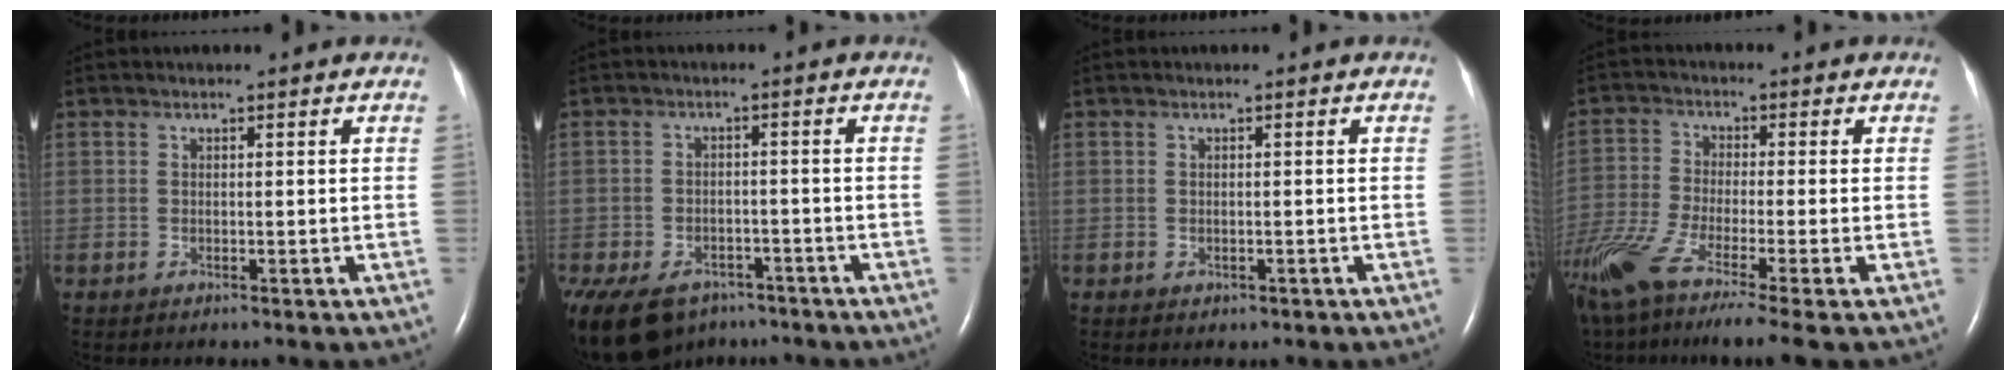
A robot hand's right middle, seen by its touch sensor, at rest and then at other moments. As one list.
[{"total": 16.0, "force": [-10.7, 9.8, 6.8], "torque": [-0.201, -0.017, -0.150]}, {"total": 0.6, "force": [-0.3, 0.5, 0.3], "torque": [-0.002, 0.001, 0.000]}, {"total": 14.0, "force": [-9.8, 0.3, 10.0], "torque": [-0.222, -0.048, -0.181]}]